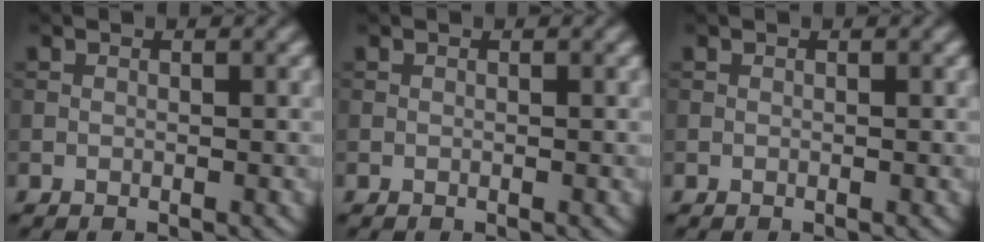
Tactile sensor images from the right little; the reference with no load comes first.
{"total": 0.0}
{"total": 0.0}